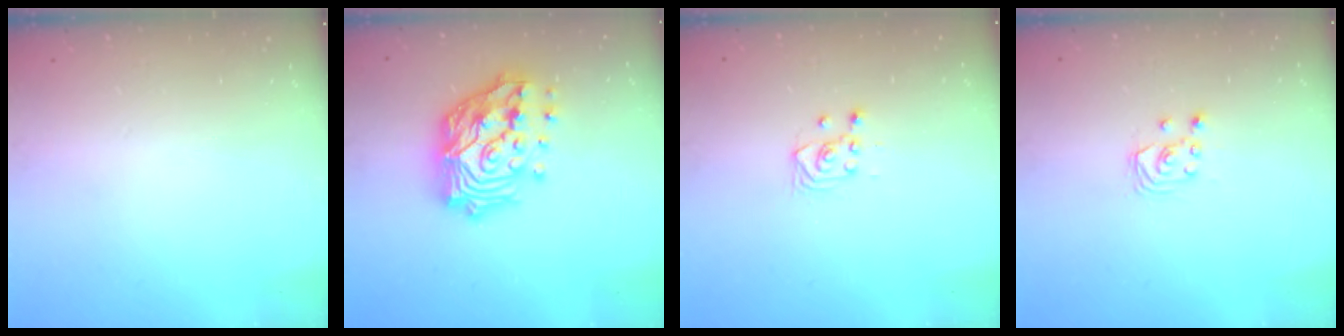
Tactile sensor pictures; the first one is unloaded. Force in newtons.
{"total": 22.0, "press": 21.7, "slide": 3.4}
{"total": 4.2, "press": 3.9, "slide": 1.7}
{"total": 2.9, "press": 2.8, "slide": 0.3}